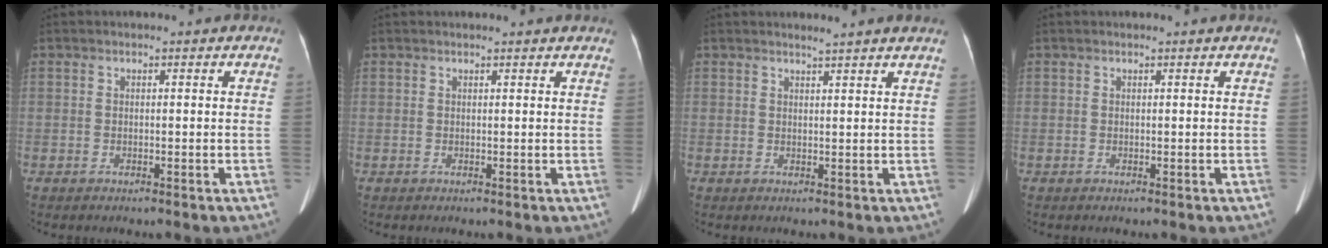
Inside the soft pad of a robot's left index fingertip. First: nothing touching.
{"total": 2.7, "force": [2.6, 0.0, 0.7], "torque": [-0.014, 0.010, 0.024]}
{"total": 3.0, "force": [2.7, -0.7, 1.1], "torque": [-0.020, 0.000, 0.033]}
{"total": 0.5, "force": [0.5, 0.0, 0.1], "torque": [-0.005, 0.000, 0.005]}